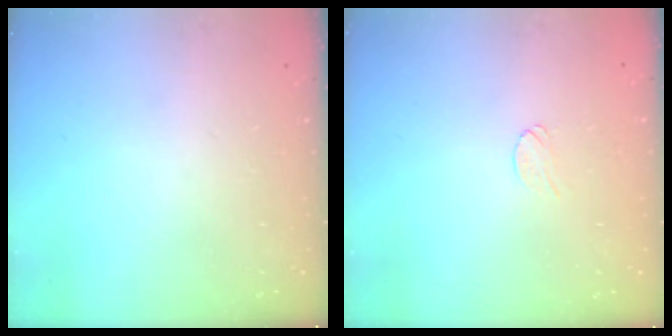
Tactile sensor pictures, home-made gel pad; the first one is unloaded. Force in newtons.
{"total": 4.3, "press": 4.3, "slide": 0.3}